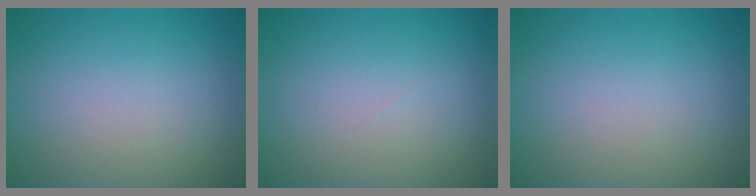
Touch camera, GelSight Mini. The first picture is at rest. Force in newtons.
{"total": 0.0}
{"total": 0.0}